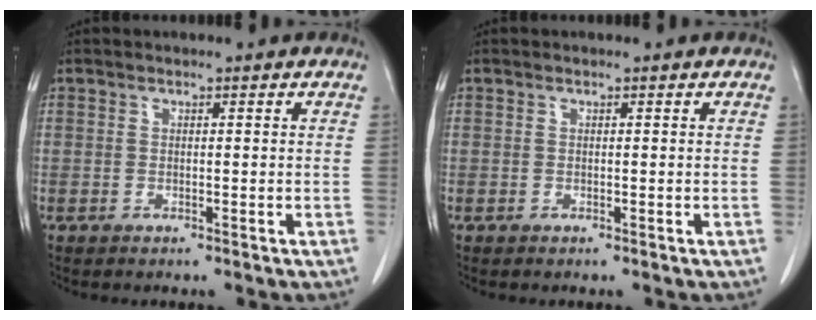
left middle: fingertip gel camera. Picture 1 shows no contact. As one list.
[{"total": 0.0}]